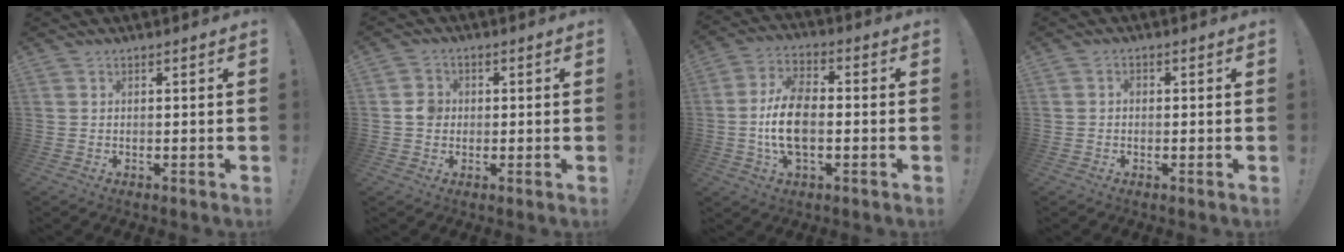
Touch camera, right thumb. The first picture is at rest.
{"total": 4.4, "force": [-0.2, 4.1, 1.6], "torque": [-0.018, 0.009, -0.005]}
{"total": 12.9, "force": [-2.2, 7.5, 10.3], "torque": [-0.205, 0.007, -0.040]}
{"total": 1.2, "force": [-0.6, 0.9, 0.6], "torque": [-0.013, 0.006, -0.011]}